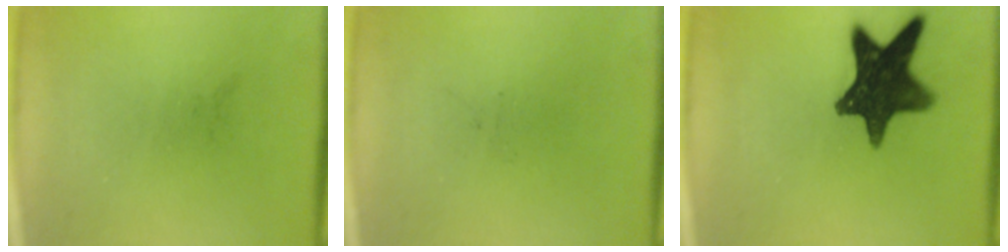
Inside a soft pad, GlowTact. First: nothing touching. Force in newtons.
{"total": 0.0}
{"total": 14.1}